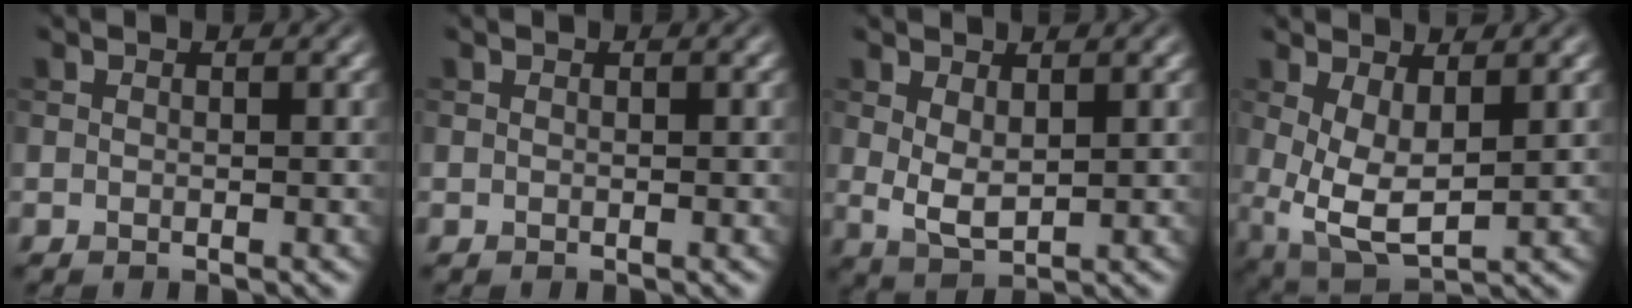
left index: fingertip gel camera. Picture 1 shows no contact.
{"total": 0.0}
{"total": 2.6, "force": [0.9, 1.2, 2.2], "torque": [-0.046, -0.008, 0.023]}
{"total": 4.9, "force": [0.7, 2.1, 4.4], "torque": [-0.096, -0.014, 0.019]}